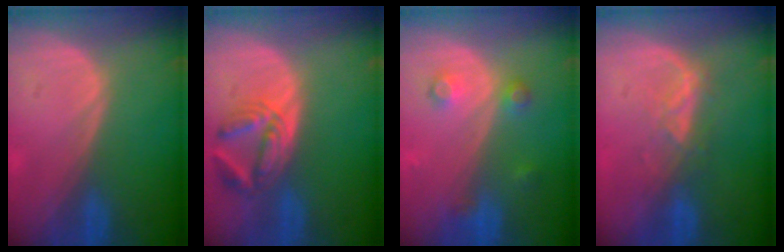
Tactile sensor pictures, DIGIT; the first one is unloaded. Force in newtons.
{"total": 6.1, "press": 6.1, "slide": 0.2}
{"total": 3.7, "press": 3.4, "slide": 1.5}
{"total": 3.8, "press": 3.8, "slide": 0.6}